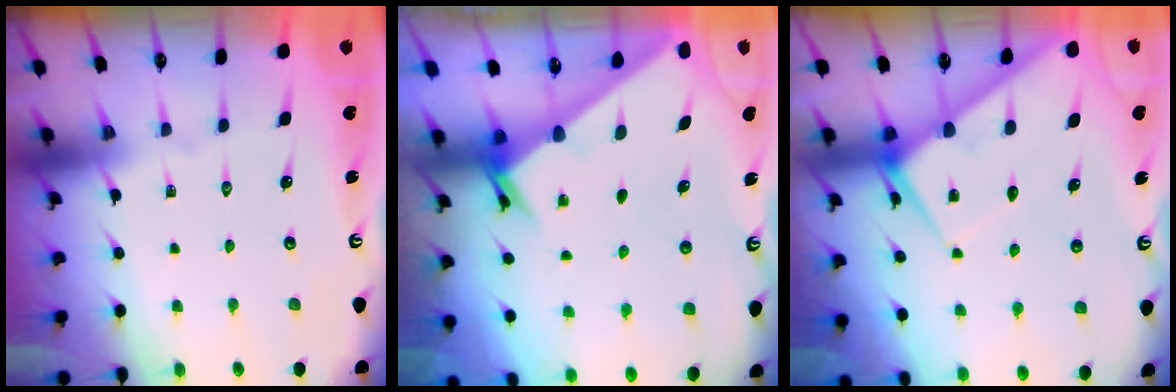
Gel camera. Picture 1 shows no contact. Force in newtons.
{"total": 2.8, "press": 2.8, "slide": 0.2}
{"total": 6.4, "press": 6.4, "slide": 0.7}